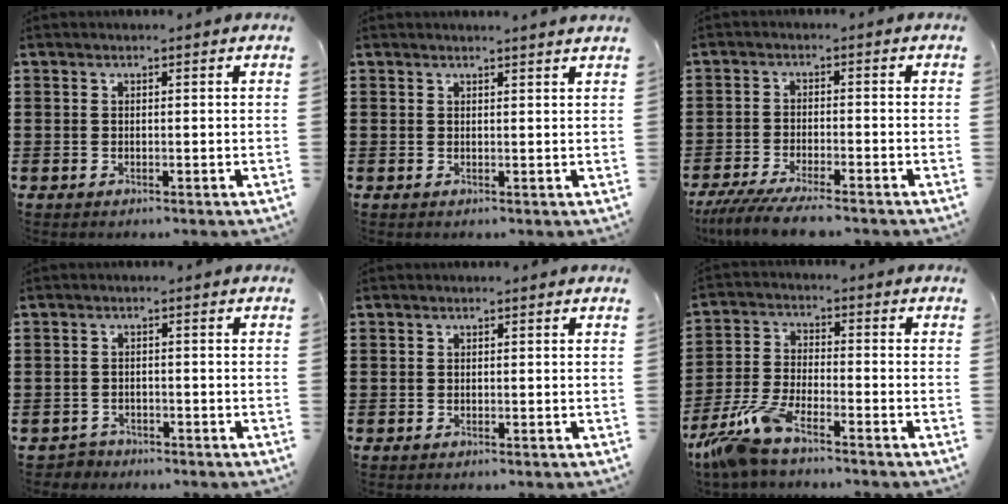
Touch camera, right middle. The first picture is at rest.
{"total": 1.3, "force": [1.2, -0.2, 0.2], "torque": [0.003, -0.006, 0.021]}
{"total": 5.2, "force": [-4.7, 0.1, 2.3], "torque": [-0.057, -0.018, -0.093]}
{"total": 1.8, "force": [-1.7, 0.6, -0.2], "torque": [-0.004, 0.001, -0.039]}
{"total": 0.0}
{"total": 8.0, "force": [-6.4, 1.4, 4.6], "torque": [-0.125, -0.012, -0.129]}